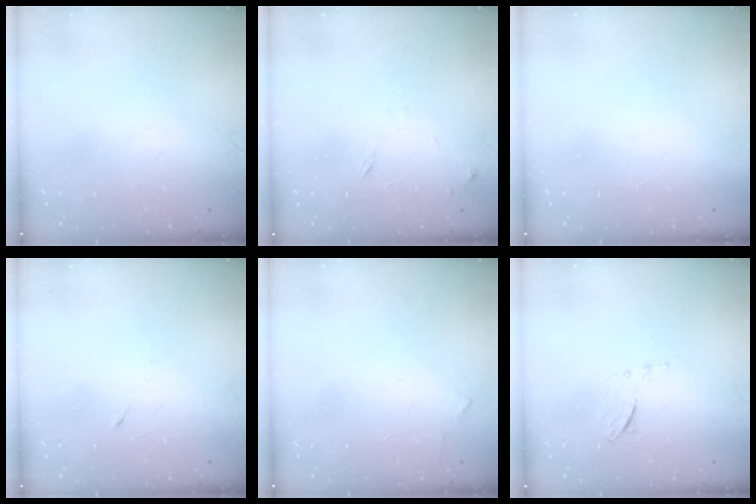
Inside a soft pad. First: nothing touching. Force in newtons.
{"total": 6.7, "press": 6.7, "slide": 0.6}
{"total": 1.6, "press": 1.6, "slide": 0.1}
{"total": 3.1, "press": 3.0, "slide": 1.0}
{"total": 2.6, "press": 2.6, "slide": 0.2}
{"total": 6.2, "press": 6.1, "slide": 1.0}